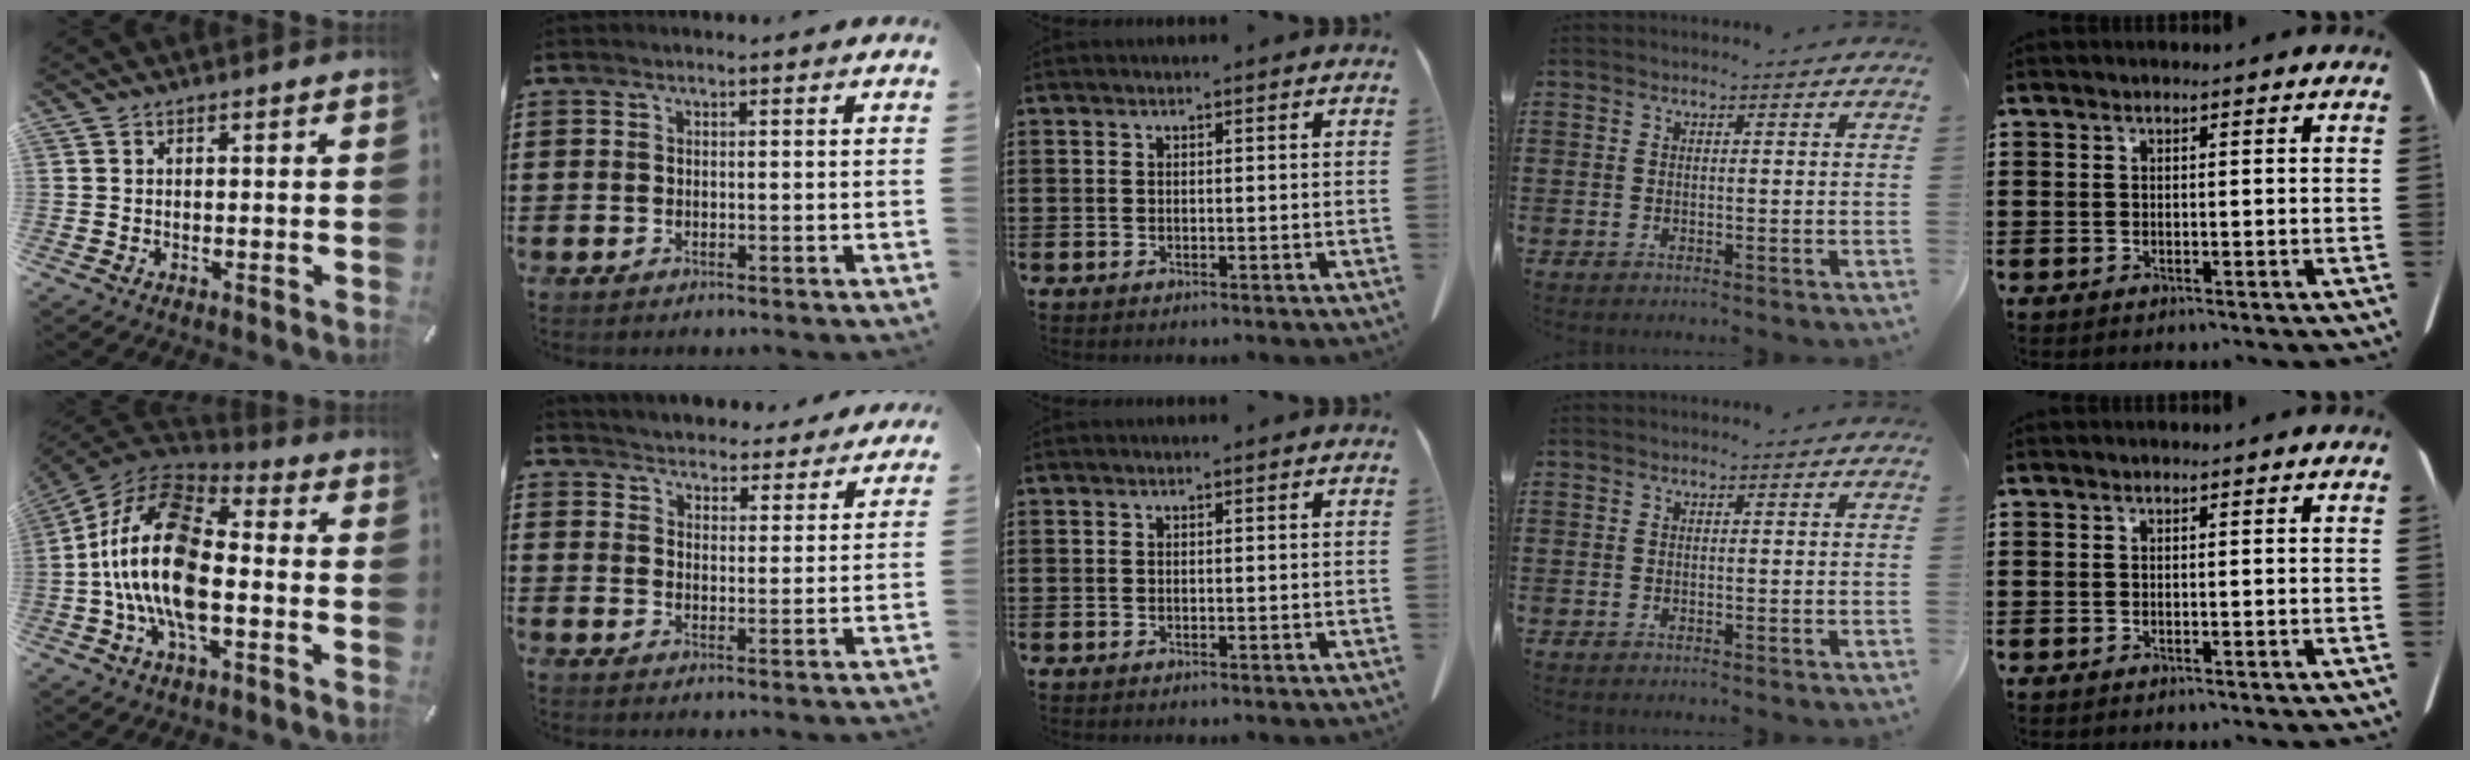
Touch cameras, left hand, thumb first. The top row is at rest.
{"thumb": {"total": 20.4, "force": [-3.4, 10.8, 17.0], "torque": [-0.358, 0.015, -0.058]}, "index": {"total": 4.2, "force": [4.2, -0.4, -0.7], "torque": [-0.013, -0.039, 0.068]}}